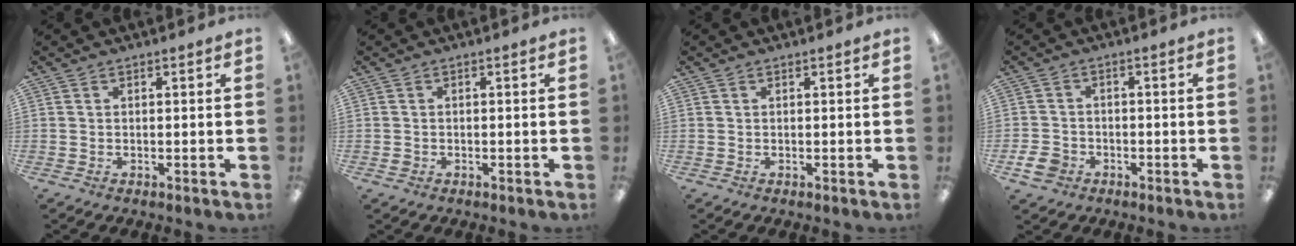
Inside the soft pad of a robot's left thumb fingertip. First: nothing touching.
{"total": 0.7, "force": [-0.3, 0.6, 0.1], "torque": [-0.002, 0.003, -0.008]}
{"total": 0.0}
{"total": 4.5, "force": [-2.5, 3.3, 1.7], "torque": [-0.035, 0.007, -0.047]}